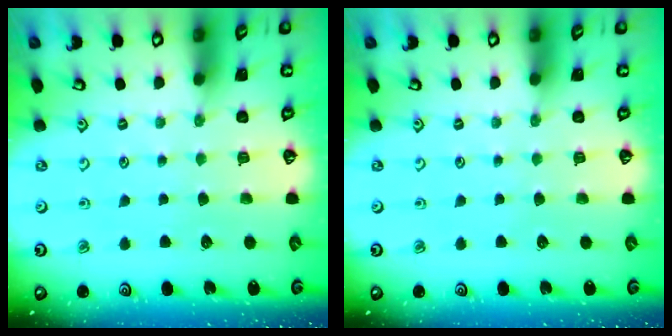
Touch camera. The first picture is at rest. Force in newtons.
{"total": 0.0}